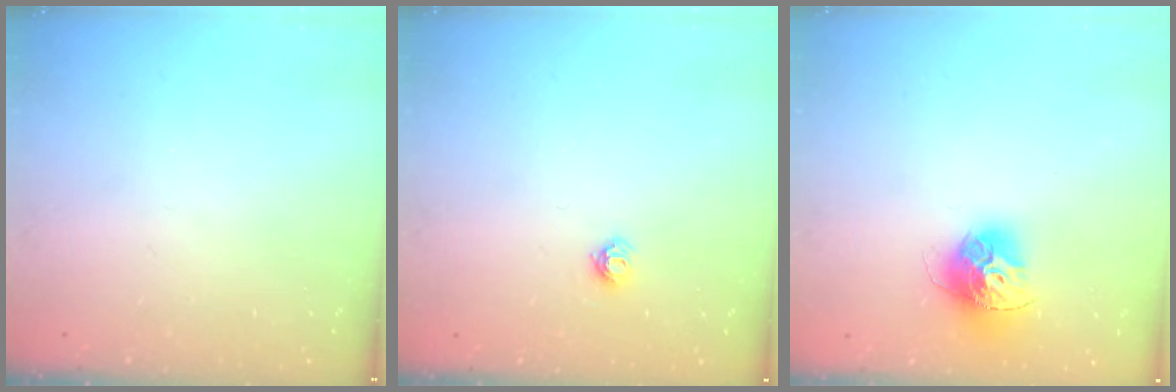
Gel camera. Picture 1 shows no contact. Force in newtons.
{"total": 5.8, "press": 5.8, "slide": 0.3}
{"total": 13.8, "press": 13.8, "slide": 1.3}